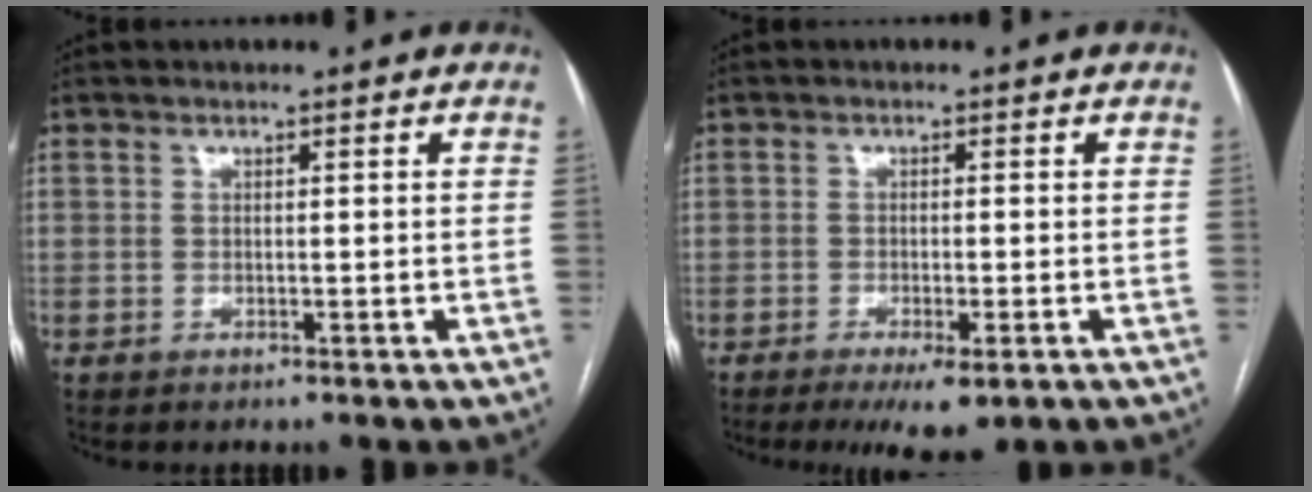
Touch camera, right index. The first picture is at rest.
{"total": 5.4, "force": [-3.1, 1.1, 4.3], "torque": [-0.066, -0.012, -0.044]}